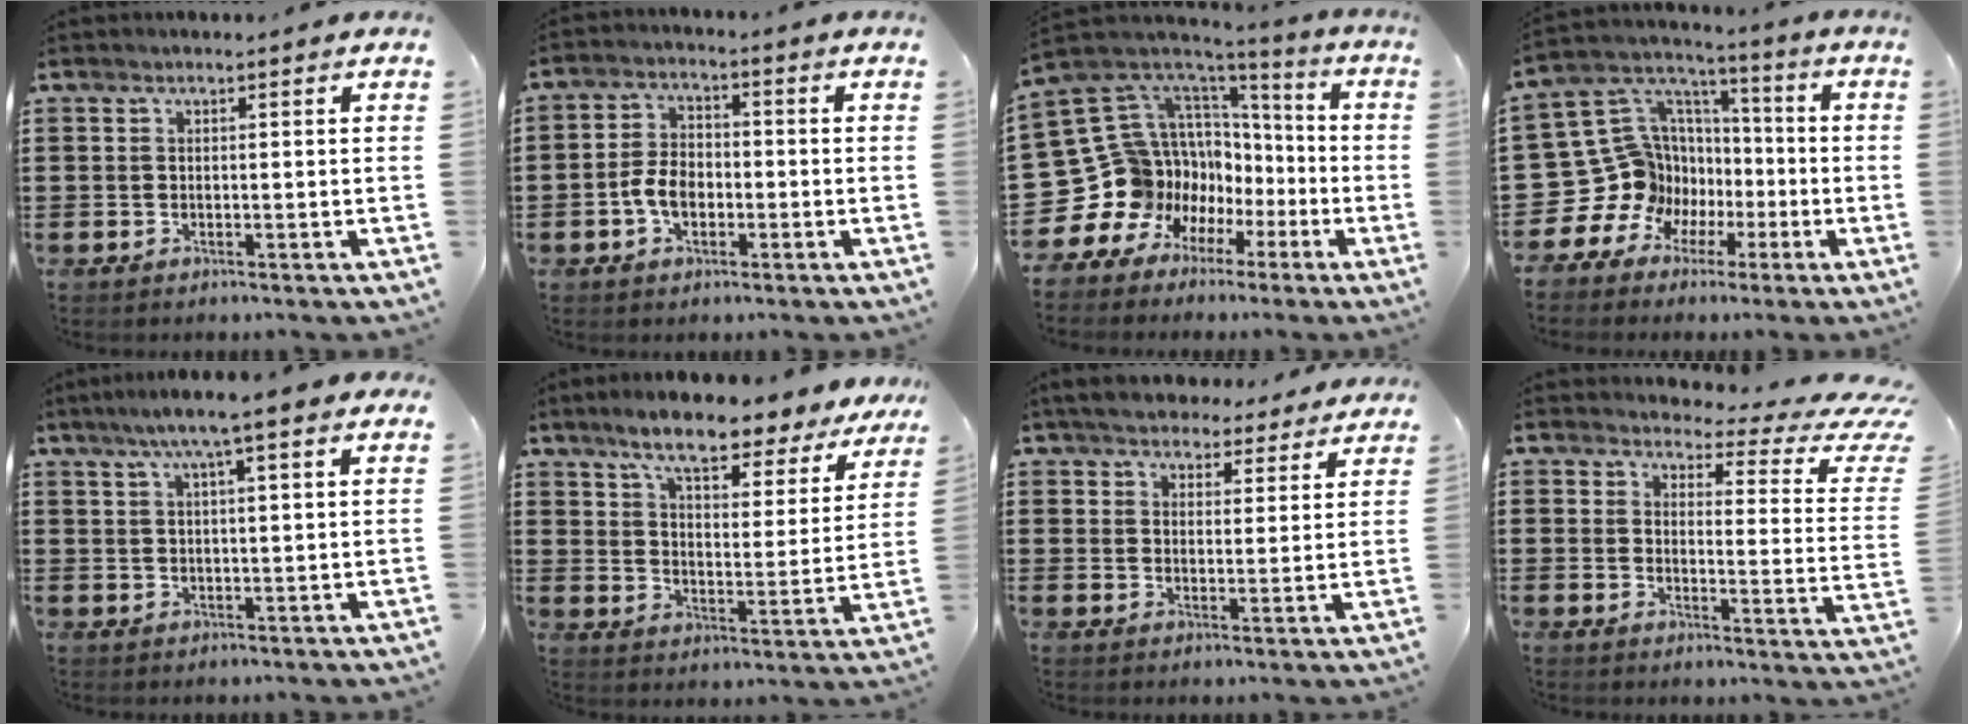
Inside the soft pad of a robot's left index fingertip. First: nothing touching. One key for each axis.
{"total": 5.1, "fx": -1.5, "fy": 3.2, "fz": 3.7, "tx": -0.096, "ty": -0.001, "tz": -0.036}
{"total": 13.6, "fx": -3.1, "fy": 12.5, "fz": 4.4, "tx": -0.157, "ty": -0.046, "tz": -0.009}
{"total": 14.5, "fx": -2.8, "fy": 13.7, "fz": 4.0, "tx": -0.155, "ty": -0.021, "tz": -0.016}
{"total": 5.7, "fx": 3.8, "fy": 0.1, "fz": 4.3, "tx": -0.093, "ty": 0.002, "tz": 0.064}
{"total": 7.9, "fx": 6.9, "fy": 1.1, "fz": 3.8, "tx": -0.095, "ty": -0.035, "tz": 0.115}
{"total": 5.1, "fx": 4.9, "fy": 1.2, "fz": 1.0, "tx": -0.041, "ty": -0.015, "tz": 0.089}
{"total": 4.2, "fx": 3.3, "fy": 1.0, "fz": 2.4, "tx": -0.050, "ty": -0.026, "tz": 0.049}